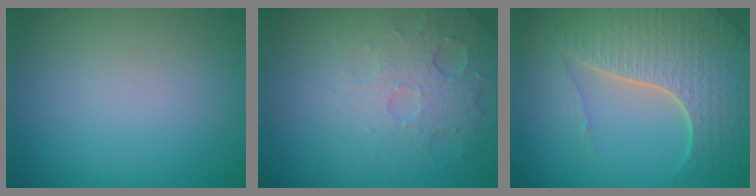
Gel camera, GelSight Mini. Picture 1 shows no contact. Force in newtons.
{"total": 5.0, "press": 3.3, "slide": 3.7}
{"total": 7.4, "press": 5.3, "slide": 5.2}